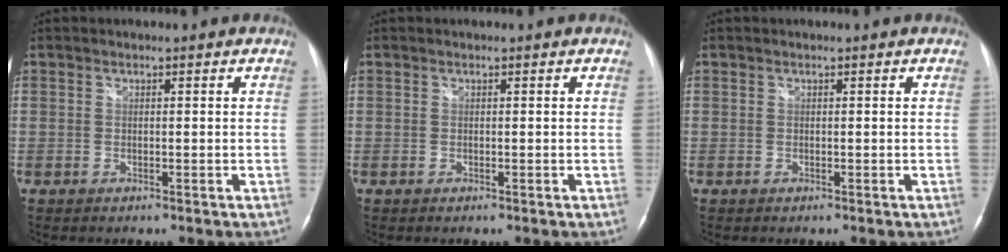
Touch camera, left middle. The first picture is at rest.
{"total": 0.0}
{"total": 0.0}